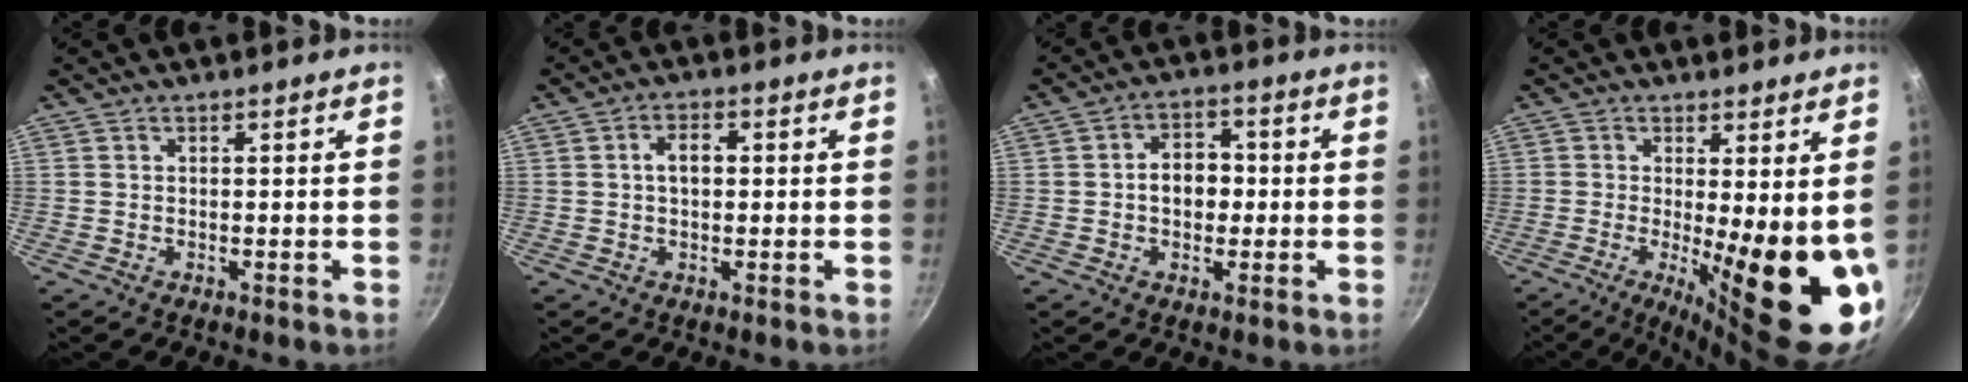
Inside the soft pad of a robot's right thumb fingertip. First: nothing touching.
{"total": 4.0, "force": [0.4, 2.5, 3.1], "torque": [-0.040, 0.015, 0.003]}
{"total": 6.7, "force": [-0.2, 5.0, 4.4], "torque": [-0.032, 0.017, -0.009]}
{"total": 16.5, "force": [-0.9, 4.9, 15.7], "torque": [-0.193, -0.036, -0.003]}